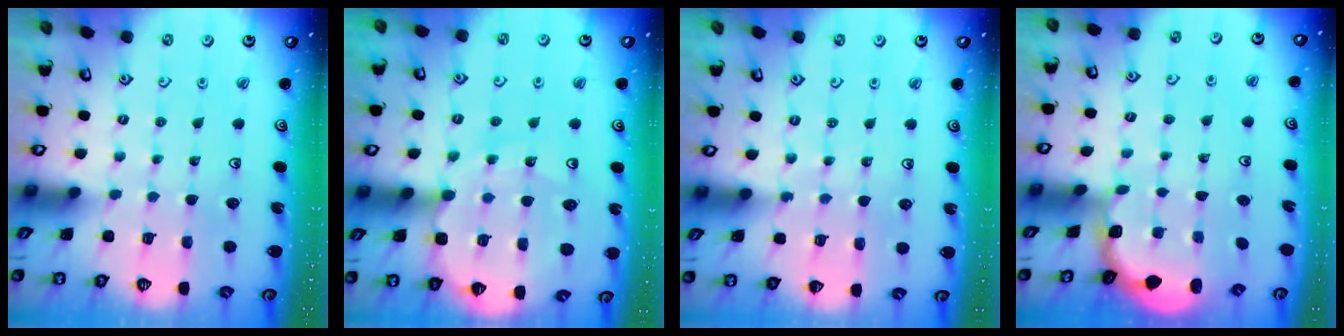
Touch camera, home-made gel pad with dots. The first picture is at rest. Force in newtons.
{"total": 13.6, "press": 13.2, "slide": 3.2}
{"total": 4.0, "press": 3.7, "slide": 1.5}
{"total": 2.0, "press": 1.8, "slide": 0.7}